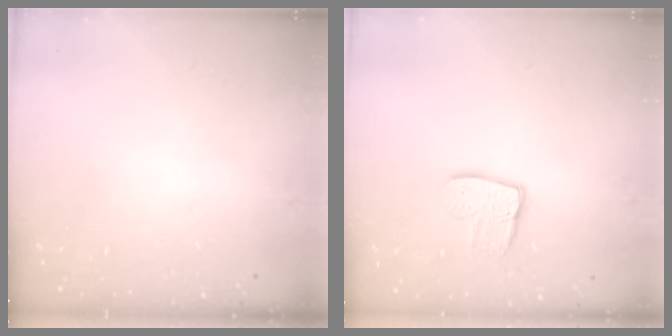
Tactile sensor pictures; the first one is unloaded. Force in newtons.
{"total": 10.0, "press": 9.9, "slide": 0.7}